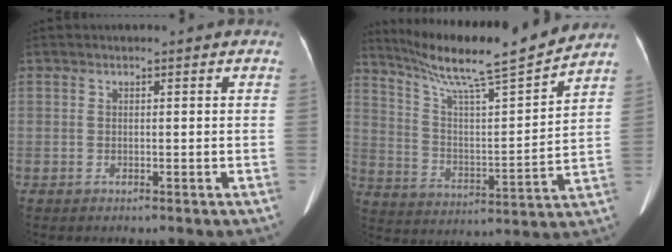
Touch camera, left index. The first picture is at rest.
{"total": 17.9, "force": [15.9, -0.8, 8.2], "torque": [-0.143, -0.012, 0.257]}